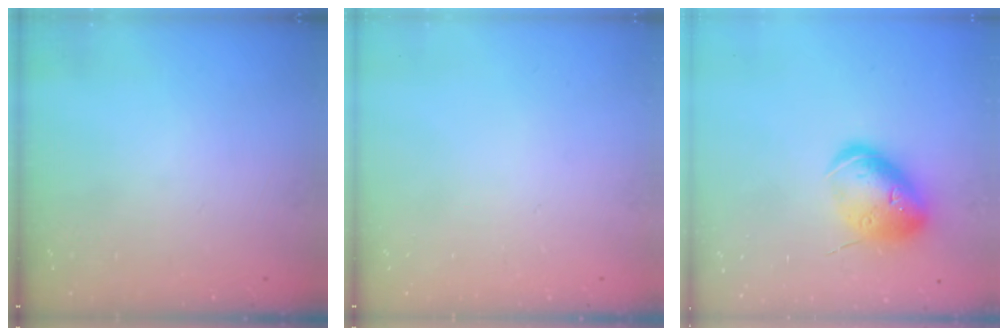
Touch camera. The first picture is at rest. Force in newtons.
{"total": 0.0}
{"total": 16.0, "press": 15.8, "slide": 2.3}